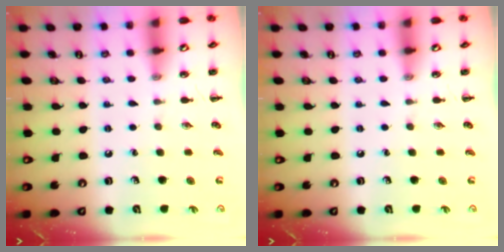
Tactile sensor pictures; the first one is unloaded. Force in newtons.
{"total": 0.0}